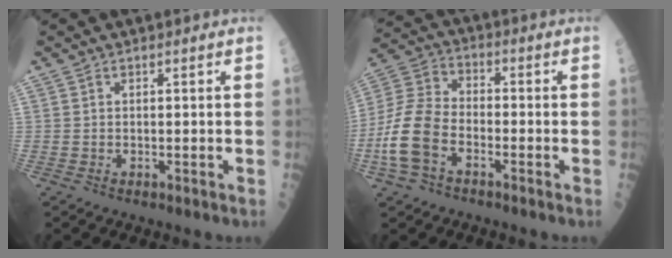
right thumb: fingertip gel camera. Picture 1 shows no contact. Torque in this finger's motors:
{"motor_torque": [0.31, 0.16, 1.17, -0.12, 0.42]}